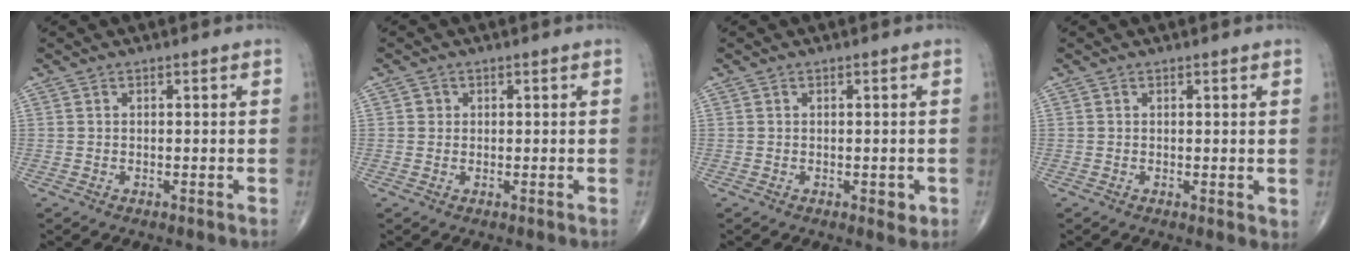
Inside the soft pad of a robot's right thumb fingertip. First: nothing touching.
{"total": 1.2, "force": [0.2, 1.2, 0.2], "torque": [0.005, 0.001, 0.002]}
{"total": 1.9, "force": [-0.4, 1.1, 1.4], "torque": [-0.009, -0.001, -0.005]}
{"total": 1.4, "force": [0.3, 0.7, 1.2], "torque": [-0.018, -0.007, 0.002]}